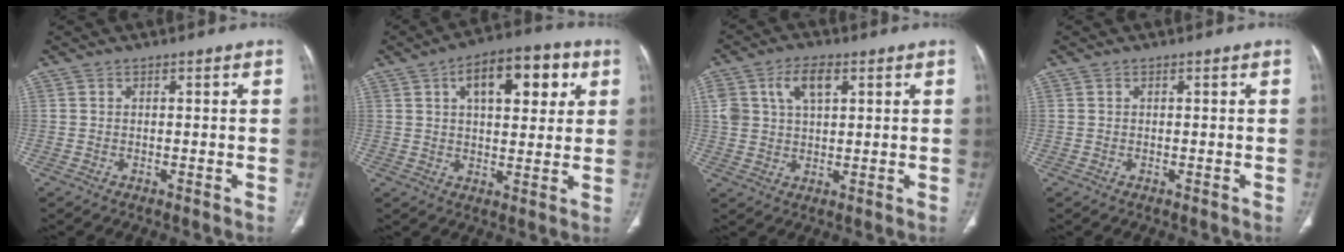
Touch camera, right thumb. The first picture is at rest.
{"total": 14.2, "force": [5.3, 6.9, 11.2], "torque": [-0.127, 0.007, 0.076]}
{"total": 8.3, "force": [3.3, 4.8, 6.0], "torque": [-0.107, 0.003, 0.063]}
{"total": 0.0}